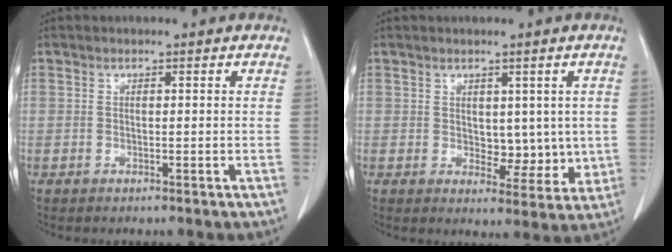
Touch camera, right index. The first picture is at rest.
{"total": 5.6, "force": [0.6, 3.5, 4.3], "torque": [-0.042, -0.006, 0.020]}